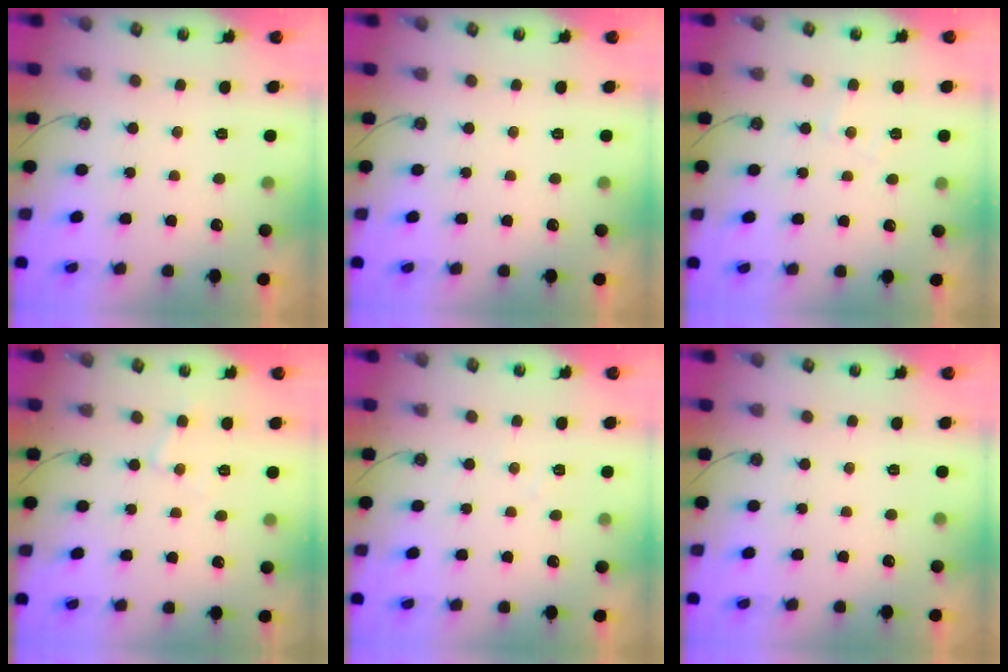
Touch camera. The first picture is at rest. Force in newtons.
{"total": 0.0}
{"total": 4.5, "press": 4.4, "slide": 0.6}
{"total": 5.8, "press": 5.8, "slide": 0.6}
{"total": 5.3, "press": 5.3, "slide": 0.9}
{"total": 0.0}